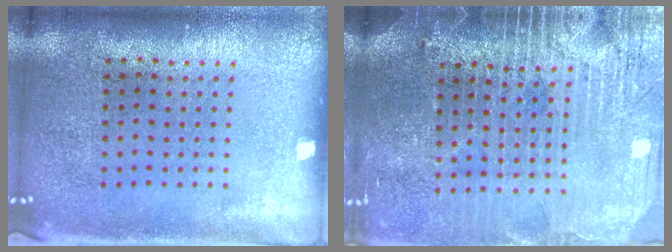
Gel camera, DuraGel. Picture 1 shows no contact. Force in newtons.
{"total": 3.7, "press": 3.5, "slide": 1.3}